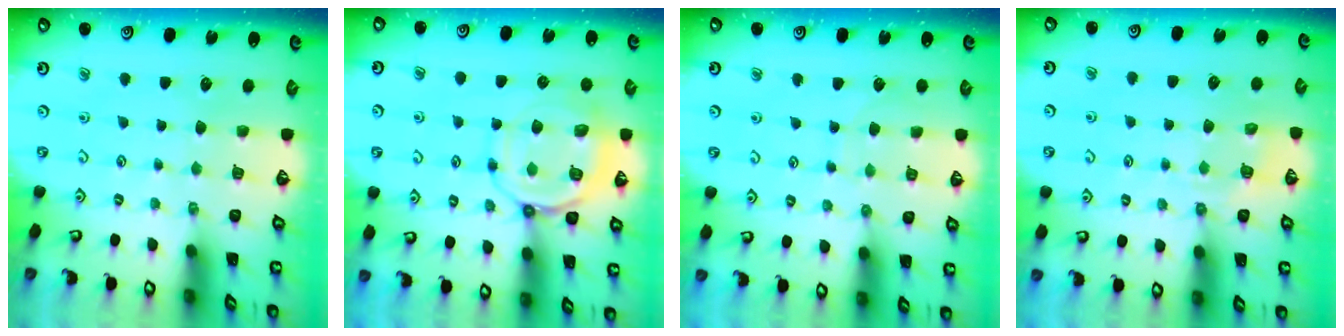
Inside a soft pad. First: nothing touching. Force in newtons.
{"total": 10.0, "press": 9.9, "slide": 1.1}
{"total": 6.2, "press": 6.1, "slide": 0.6}
{"total": 5.2, "press": 5.1, "slide": 1.1}